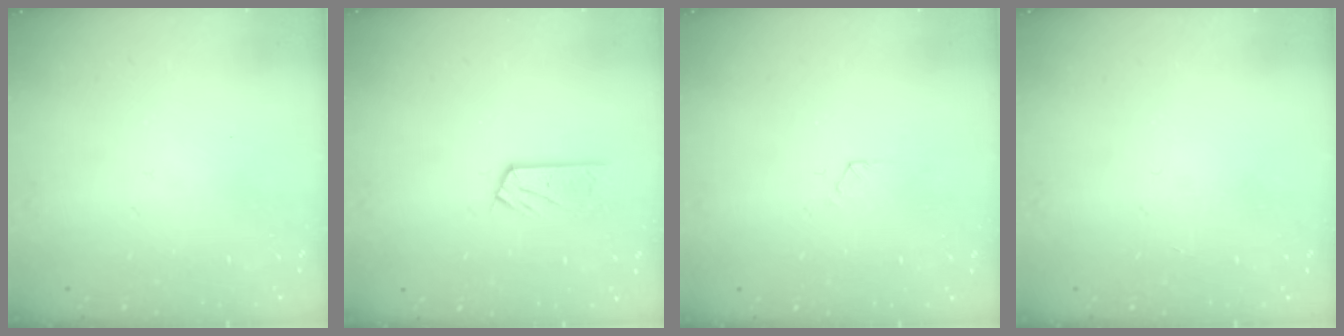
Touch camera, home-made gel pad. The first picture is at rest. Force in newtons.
{"total": 4.5, "press": 4.5, "slide": 0.2}
{"total": 2.2, "press": 2.2, "slide": 0.3}
{"total": 0.0}